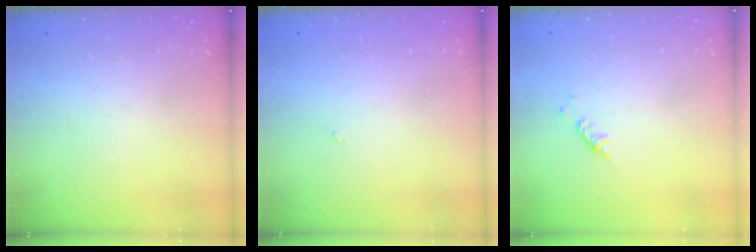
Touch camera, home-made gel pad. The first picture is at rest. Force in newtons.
{"total": 0.0}
{"total": 2.9, "press": 2.9, "slide": 0.6}